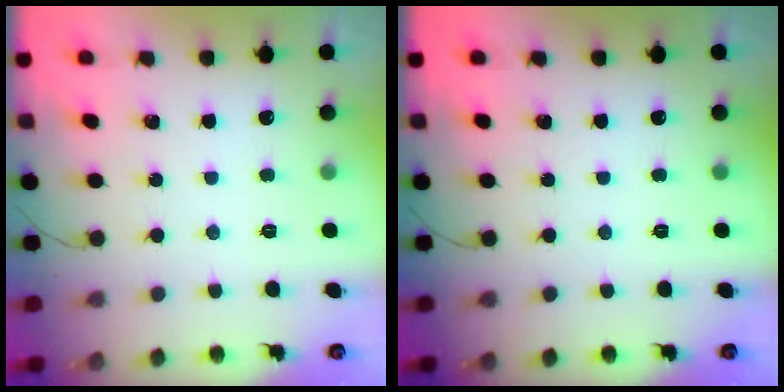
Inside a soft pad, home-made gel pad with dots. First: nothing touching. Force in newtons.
{"total": 0.0}